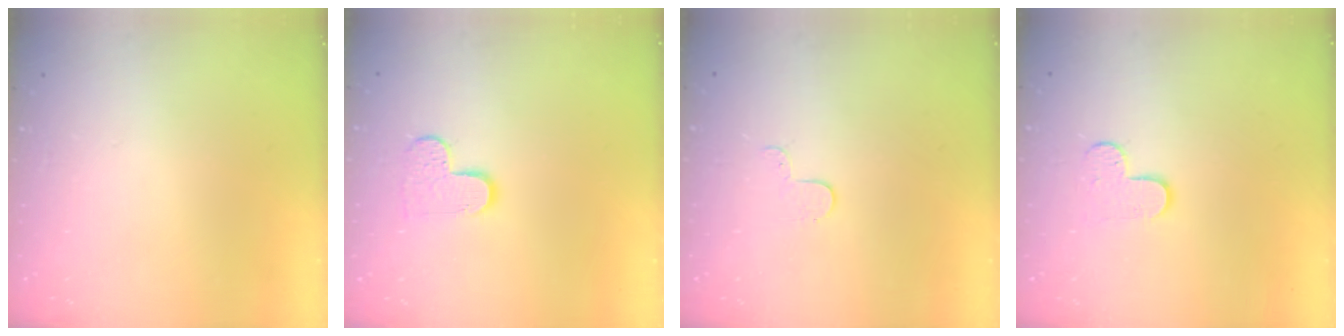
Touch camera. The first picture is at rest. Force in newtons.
{"total": 7.4, "press": 7.4, "slide": 0.5}
{"total": 3.4, "press": 3.4, "slide": 0.3}
{"total": 6.7, "press": 6.6, "slide": 0.6}